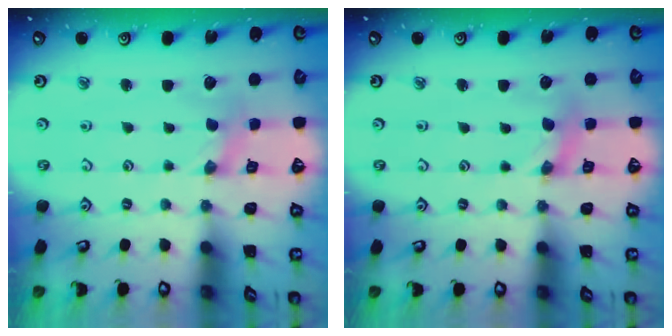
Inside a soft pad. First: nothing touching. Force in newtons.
{"total": 1.7, "press": 1.7, "slide": 0.2}